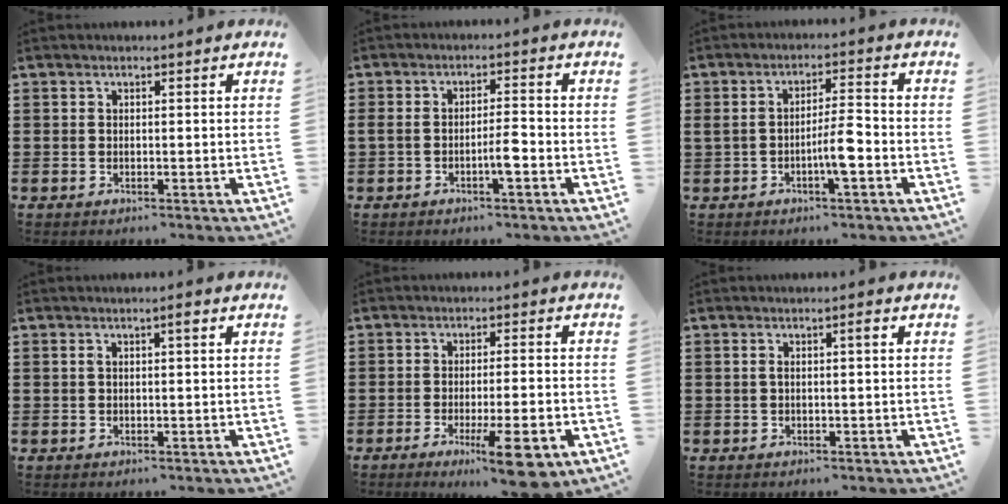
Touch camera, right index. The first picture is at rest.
{"total": 4.0, "force": [-1.6, 0.8, 3.5], "torque": [-0.061, 0.007, -0.031]}
{"total": 5.7, "force": [-1.9, 1.0, 5.2], "torque": [-0.089, 0.005, -0.035]}
{"total": 1.4, "force": [0.3, 0.2, 1.4], "torque": [-0.019, 0.000, 0.002]}
{"total": 8.6, "force": [-4.5, 1.2, 7.3], "torque": [-0.117, -0.006, -0.074]}
{"total": 1.5, "force": [0.0, 0.1, 1.5], "torque": [-0.027, 0.001, -0.002]}